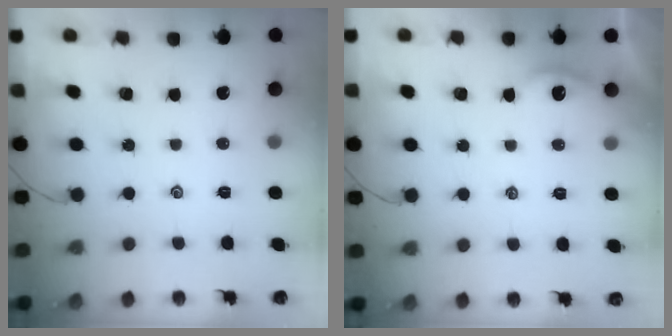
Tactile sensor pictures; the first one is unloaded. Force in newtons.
{"total": 2.4, "press": 2.4, "slide": 0.1}